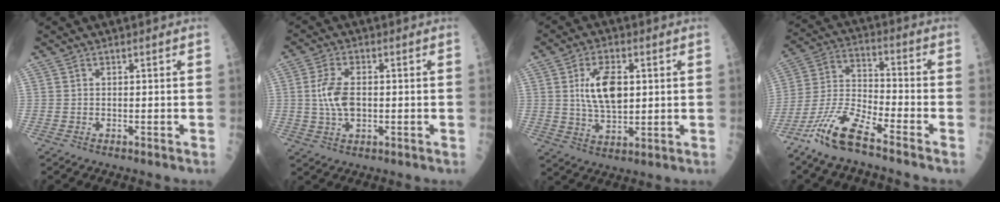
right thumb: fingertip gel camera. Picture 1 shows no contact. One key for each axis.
{"total": 7.1, "fx": 0.0, "fy": 3.7, "fz": 6.0, "tx": -0.119, "ty": 0.002, "tz": -0.001}
{"total": 9.8, "fx": 1.8, "fy": 4.9, "fz": 8.3, "tx": -0.139, "ty": -0.006, "tz": 0.037}
{"total": 12.1, "fx": -8.5, "fy": 1.8, "fz": 8.4, "tx": -0.195, "ty": 0.038, "tz": -0.172}